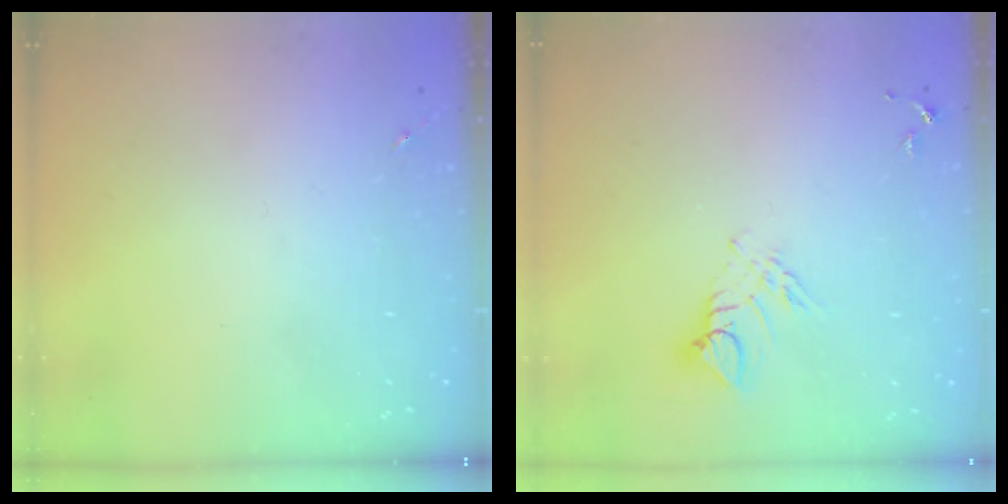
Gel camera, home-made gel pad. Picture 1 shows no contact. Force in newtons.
{"total": 6.5, "press": 6.5, "slide": 0.3}